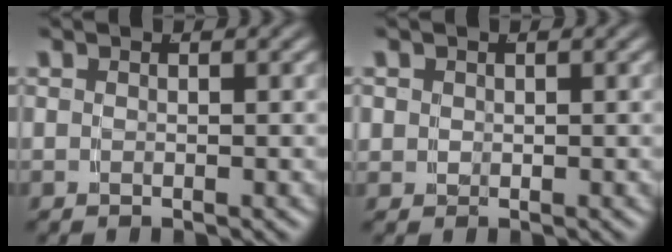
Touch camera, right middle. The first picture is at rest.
{"total": 1.4, "force": [0.2, 1.3, 0.4], "torque": [-0.015, -0.008, 0.006]}